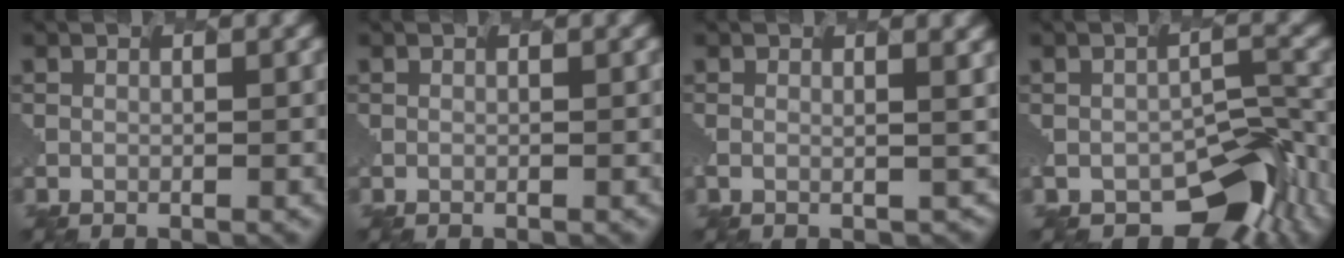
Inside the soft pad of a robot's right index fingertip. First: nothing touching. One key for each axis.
{"total": 0.0}
{"total": 1.6, "fx": 0.4, "fy": 0.5, "fz": 1.5, "tx": 0.000, "ty": 0.009, "tz": 0.002}
{"total": 6.4, "fx": -3.9, "fy": 3.9, "fz": 3.3, "tx": -0.058, "ty": -0.019, "tz": -0.069}